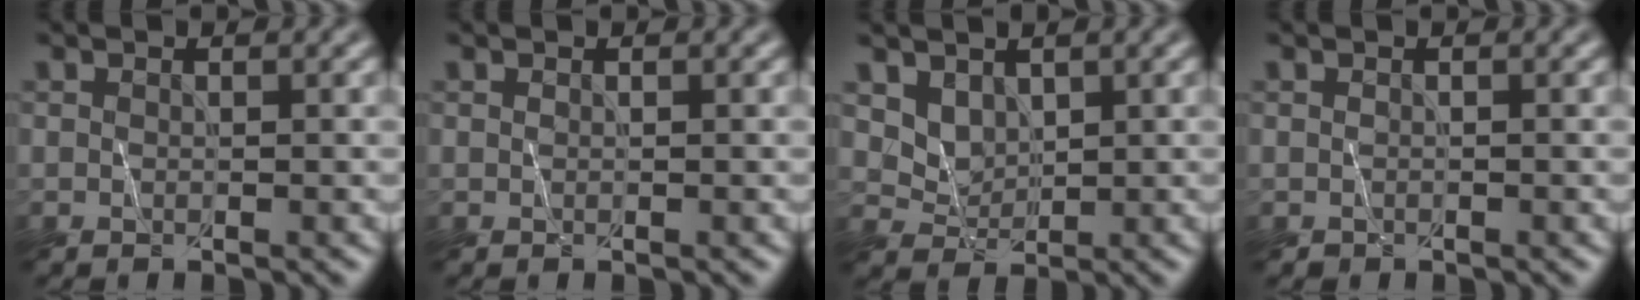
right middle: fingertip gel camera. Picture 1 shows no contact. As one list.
[{"total": 0.0}, {"total": 2.1, "force": [1.7, 1.2, 0.1], "torque": [-0.011, -0.013, 0.041]}, {"total": 0.9, "force": [-0.4, 0.7, 0.5], "torque": [-0.008, -0.004, -0.008]}]